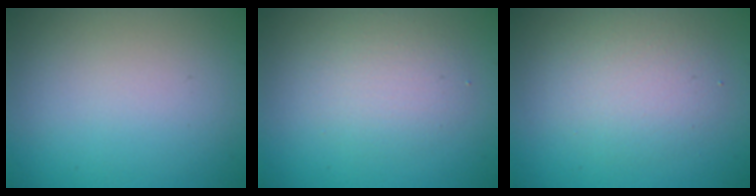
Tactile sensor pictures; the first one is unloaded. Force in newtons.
{"total": 2.6, "press": 2.6, "slide": 0.3}
{"total": 3.5, "press": 3.5, "slide": 0.3}